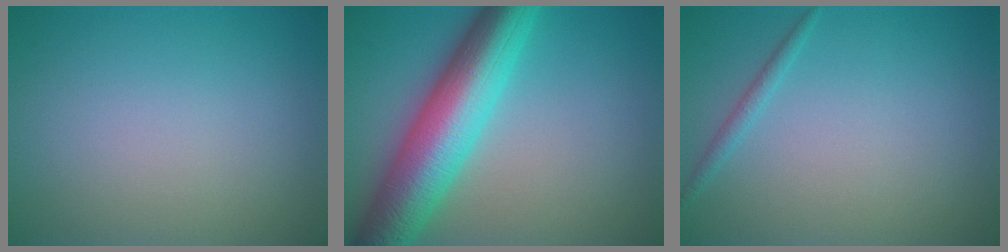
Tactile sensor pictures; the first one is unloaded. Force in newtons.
{"total": 10.0, "press": 10.0, "slide": 0.2}
{"total": 1.1, "press": 1.0, "slide": 0.1}